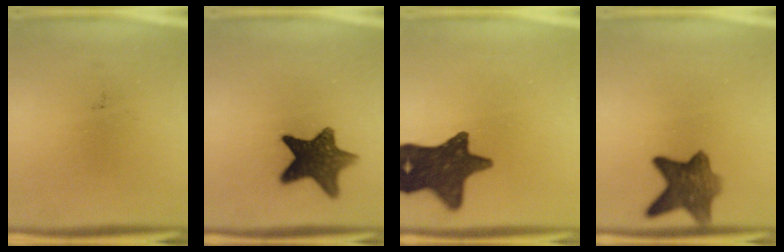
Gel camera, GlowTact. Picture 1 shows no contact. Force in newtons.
{"total": 11.4}
{"total": 14.7}
{"total": 7.7}